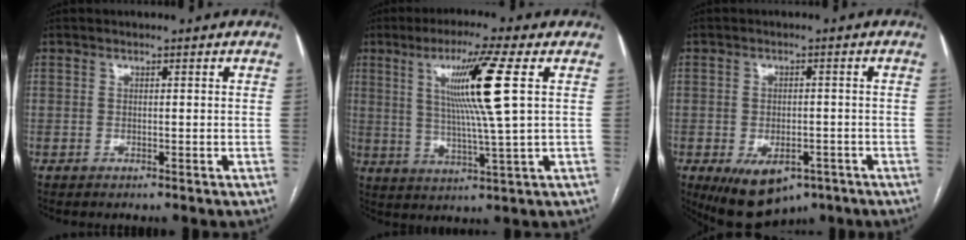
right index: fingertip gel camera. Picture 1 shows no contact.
{"total": 11.5, "force": [3.3, -1.6, 11.0], "torque": [-0.196, -0.002, 0.061]}
{"total": 9.5, "force": [-5.2, 5.5, 5.7], "torque": [-0.090, -0.004, -0.068]}